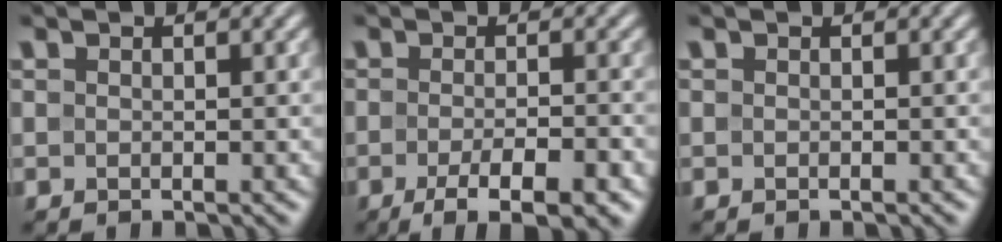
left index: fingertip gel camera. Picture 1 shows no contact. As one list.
[{"total": 5.8, "force": [-3.1, 1.5, 4.7], "torque": [-0.073, -0.004, -0.046]}, {"total": 0.0}]